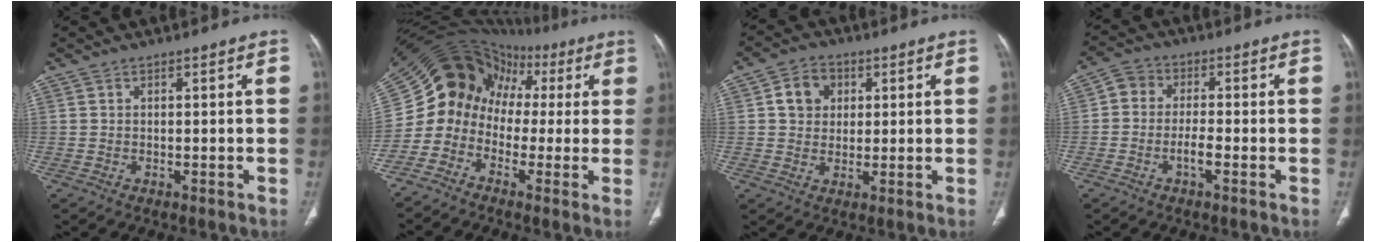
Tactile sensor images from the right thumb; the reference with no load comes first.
{"total": 14.3, "force": [-0.3, 12.9, 6.3], "torque": [-0.075, 0.086, -0.014]}
{"total": 6.5, "force": [1.6, 5.5, 3.0], "torque": [-0.023, 0.000, 0.023]}
{"total": 5.2, "force": [-1.6, 3.1, 3.8], "torque": [-0.063, 0.017, -0.042]}